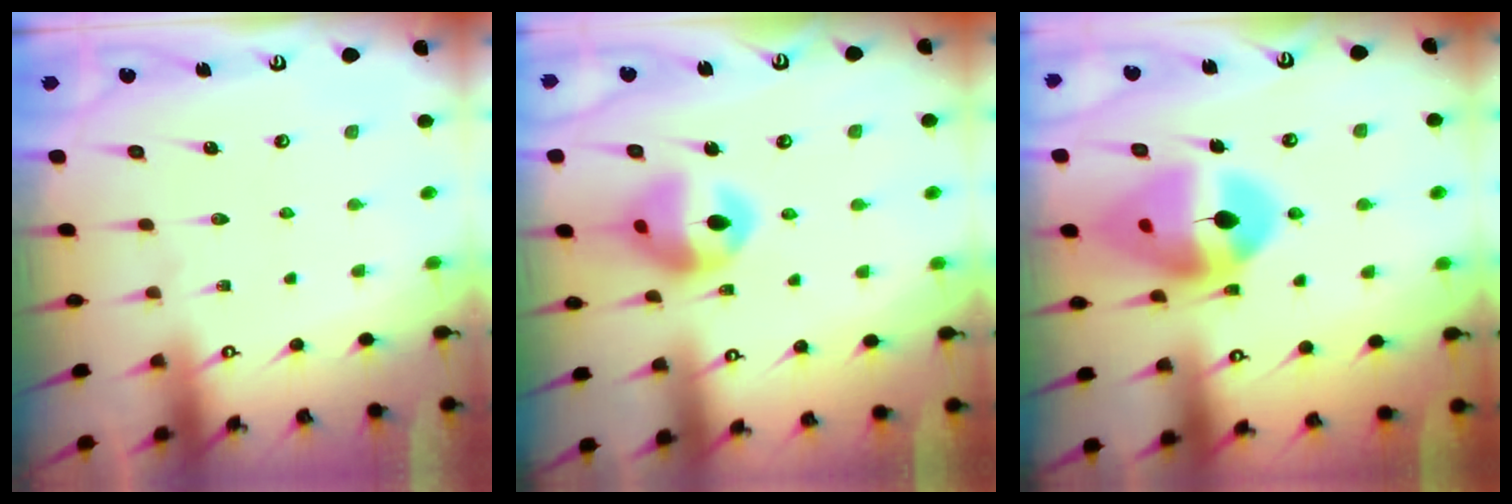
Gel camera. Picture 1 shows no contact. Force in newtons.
{"total": 12.8, "press": 12.7, "slide": 1.5}
{"total": 15.7, "press": 15.6, "slide": 1.8}